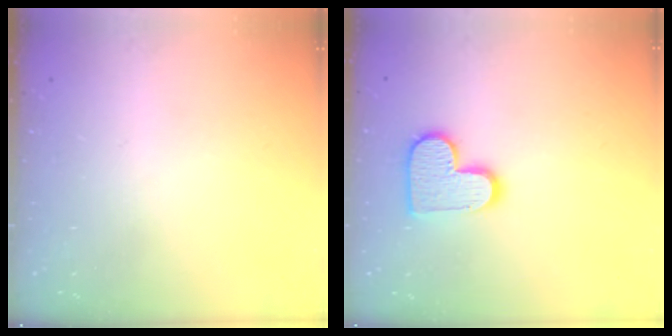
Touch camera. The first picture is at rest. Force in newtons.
{"total": 12.0, "press": 12.0, "slide": 0.6}